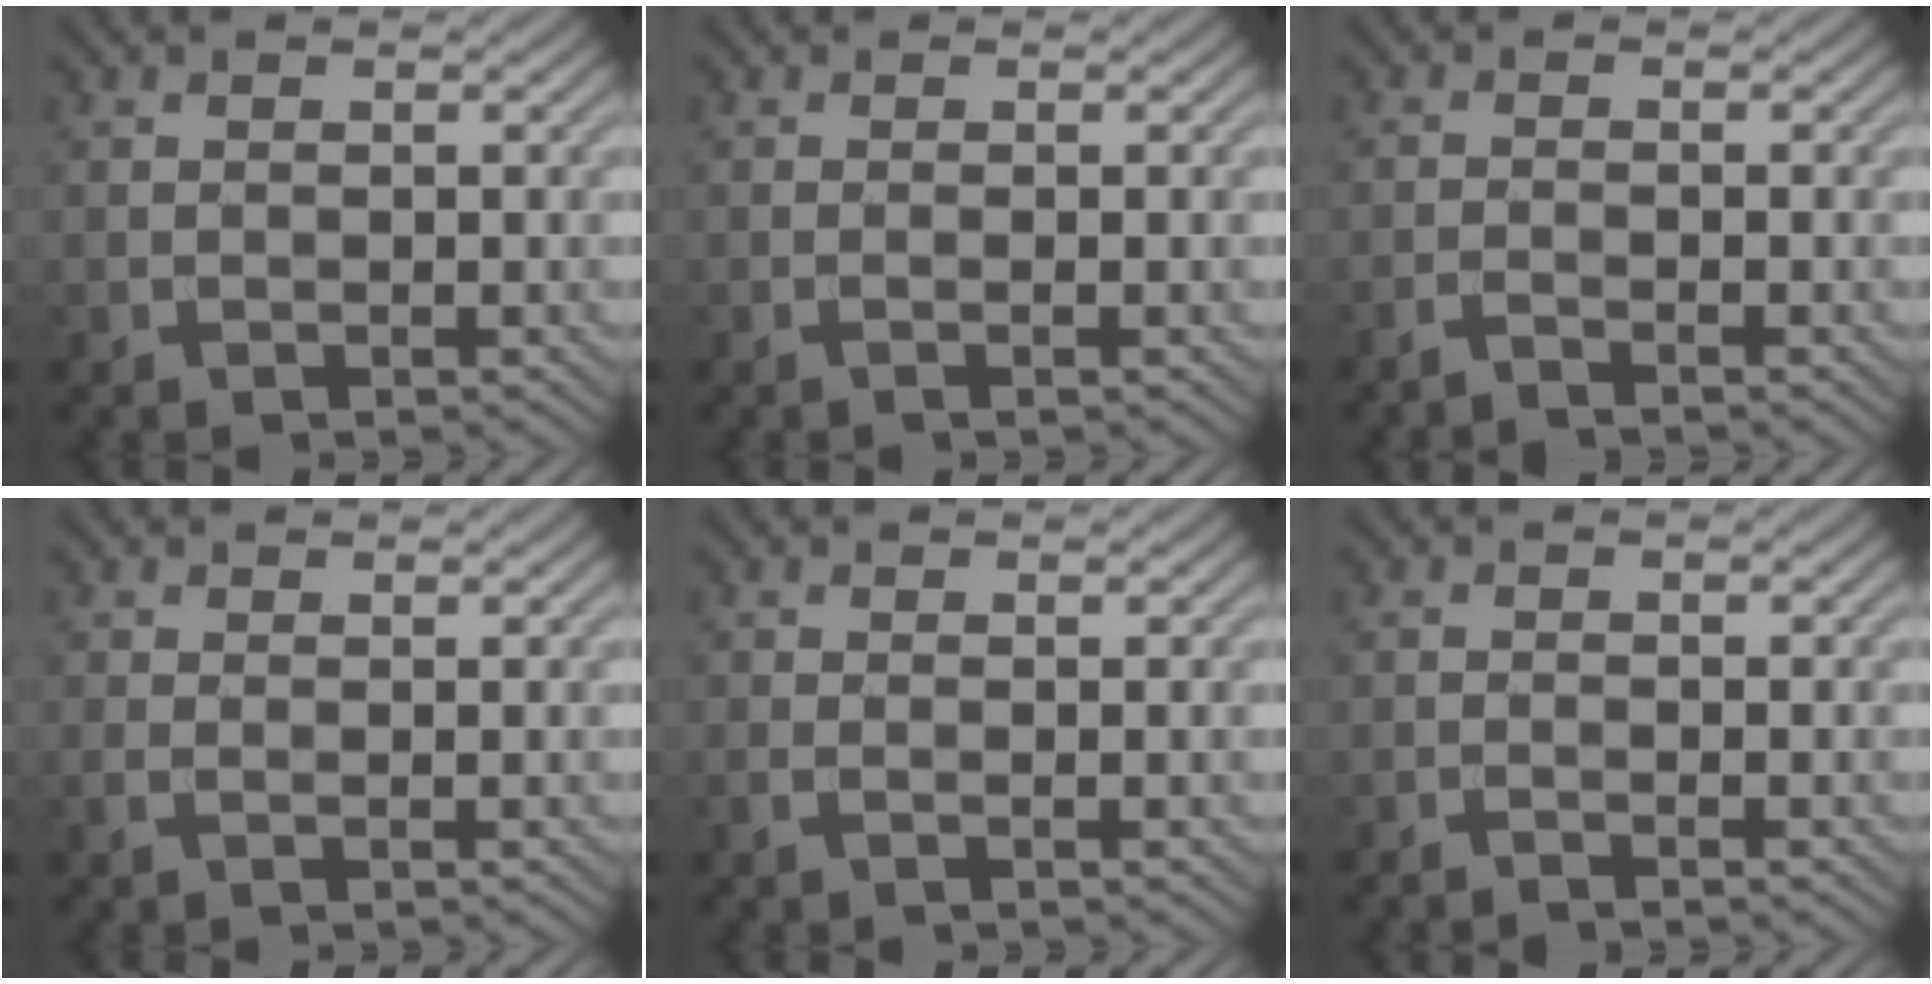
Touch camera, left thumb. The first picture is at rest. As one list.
[{"total": 0.8, "force": [-0.2, 0.0, 0.8], "torque": [-0.015, 0.001, -0.009]}, {"total": 1.4, "force": [-1.2, 0.0, 0.7], "torque": [-0.008, 0.000, -0.034]}, {"total": 0.8, "force": [0.1, 0.1, 0.7], "torque": [-0.020, 0.001, 0.000]}, {"total": 0.8, "force": [-0.2, 0.0, 0.8], "torque": [-0.020, 0.001, -0.007]}, {"total": 0.9, "force": [-0.7, 0.0, 0.4], "torque": [-0.006, 0.001, -0.019]}]